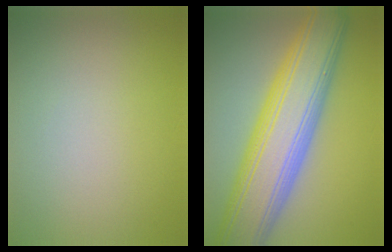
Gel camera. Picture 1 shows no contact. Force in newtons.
{"total": 11.8, "press": 11.8, "slide": 0.4}